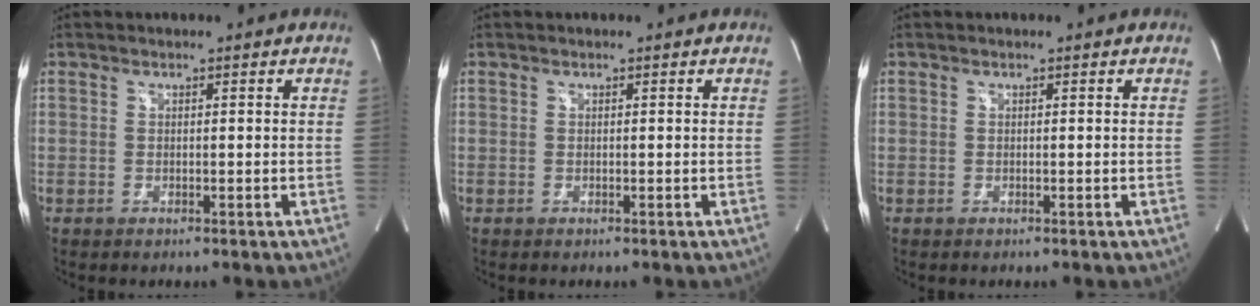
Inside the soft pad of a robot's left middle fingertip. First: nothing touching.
{"total": 0.0}
{"total": 0.0}